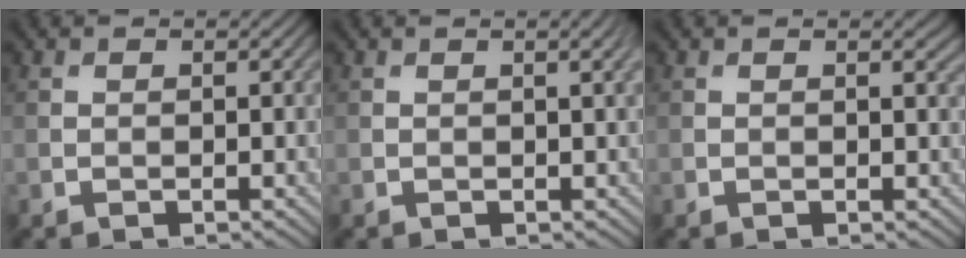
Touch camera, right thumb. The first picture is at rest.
{"total": 1.8, "force": [0.7, 0.2, 1.7], "torque": [-0.019, 0.006, 0.010]}
{"total": 0.9, "force": [0.5, 0.0, 0.7], "torque": [-0.008, 0.000, 0.006]}